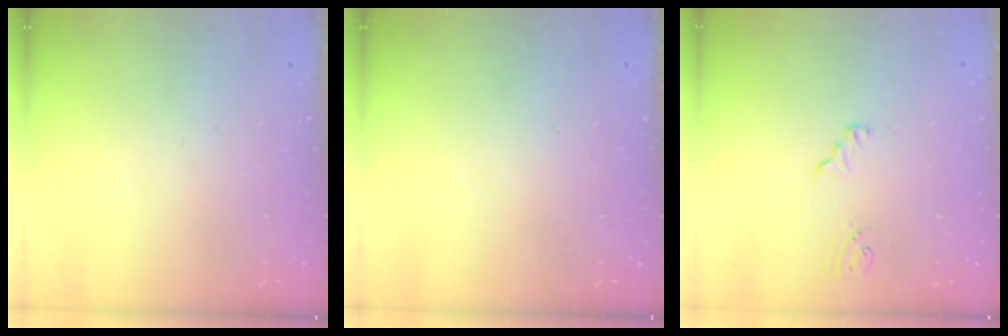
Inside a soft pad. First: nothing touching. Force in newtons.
{"total": 0.0}
{"total": 1.4, "press": 1.4, "slide": 0.1}